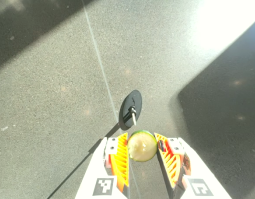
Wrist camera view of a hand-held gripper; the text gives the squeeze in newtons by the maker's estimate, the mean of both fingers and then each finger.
{"total": 9.2, "left": 9.2, "right": 9.2}